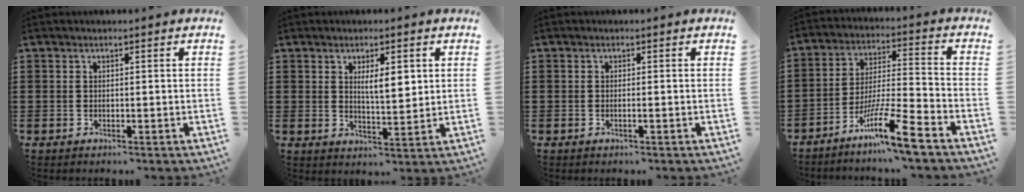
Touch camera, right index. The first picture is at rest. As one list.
[{"total": 4.8, "force": [1.5, 1.5, 4.3], "torque": [-0.071, -0.002, 0.020]}, {"total": 0.7, "force": [-0.3, -0.1, 0.6], "torque": [-0.010, -0.003, -0.004]}, {"total": 10.2, "force": [-7.2, 0.7, 7.2], "torque": [-0.143, 0.001, -0.140]}]